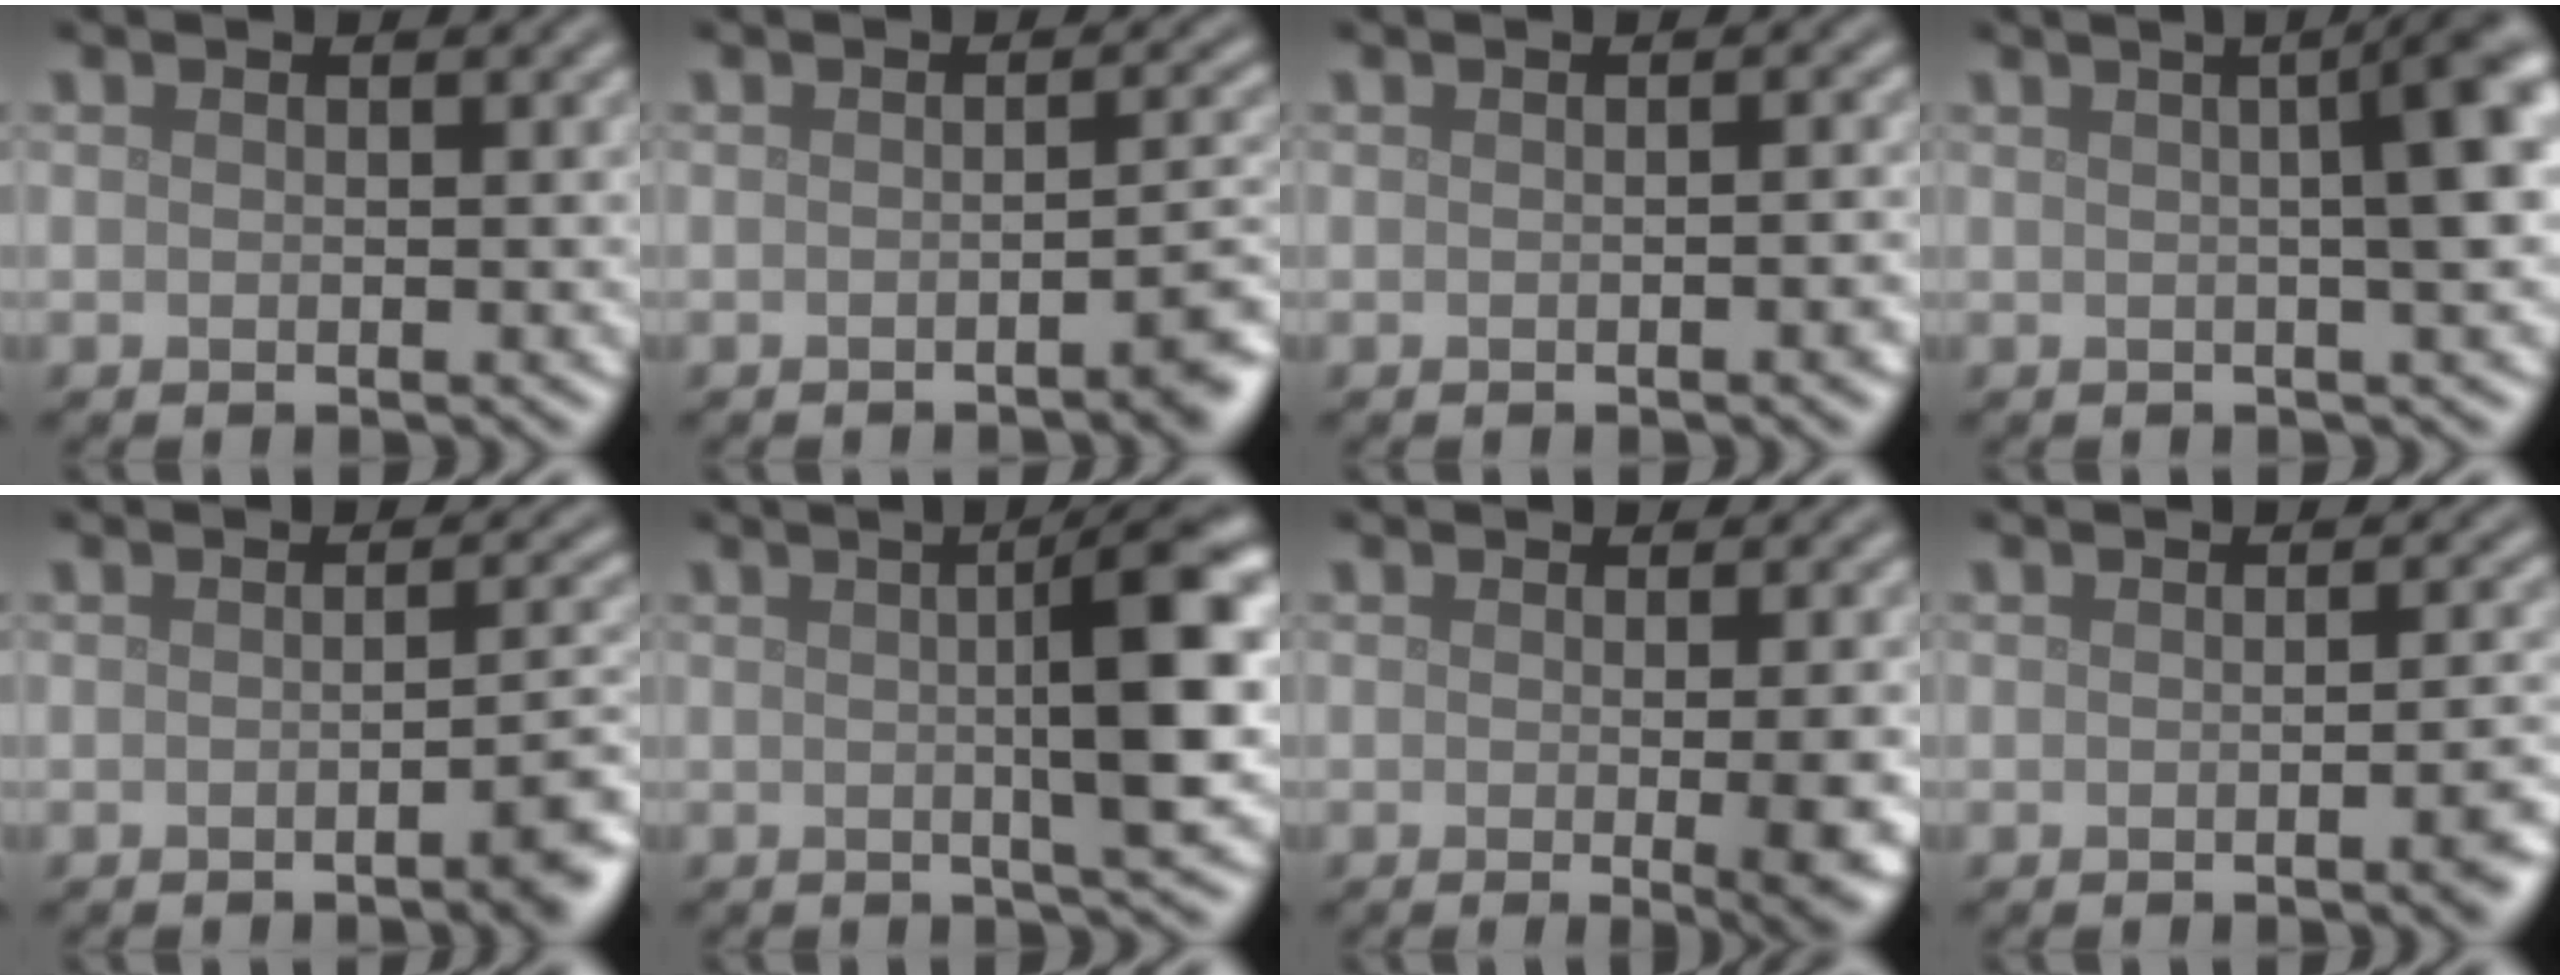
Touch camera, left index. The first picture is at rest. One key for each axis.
{"total": 2.7, "fx": -1.3, "fy": 0.5, "fz": 2.3, "tx": -0.024, "ty": 0.004, "tz": -0.025}
{"total": 1.2, "fx": -0.5, "fy": 0.2, "fz": 1.1, "tx": -0.013, "ty": 0.000, "tz": -0.006}
{"total": 7.1, "fx": 1.1, "fy": 1.9, "fz": 6.7, "tx": -0.048, "ty": 0.025, "tz": 0.004}
{"total": 3.3, "fx": -1.5, "fy": 0.7, "fz": 2.9, "tx": -0.030, "ty": 0.002, "tz": -0.029}
{"total": 7.9, "fx": 0.8, "fy": 1.4, "fz": 7.8, "tx": -0.096, "ty": 0.012, "tz": 0.011}
{"total": 5.3, "fx": -0.8, "fy": 1.5, "fz": 5.1, "tx": -0.056, "ty": -0.010, "tz": -0.004}
{"total": 2.8, "fx": -1.0, "fy": 0.7, "fz": 2.5, "tx": -0.024, "ty": 0.001, "tz": -0.016}